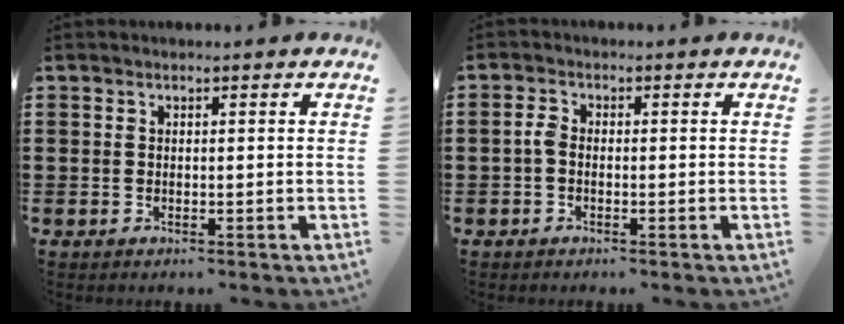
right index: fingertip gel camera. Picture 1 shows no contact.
{"total": 1.7, "force": [-0.6, 0.9, 1.3], "torque": [-0.043, -0.004, -0.016]}